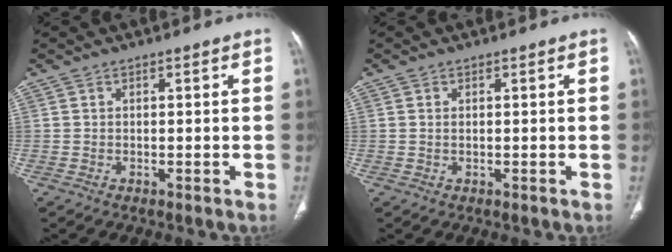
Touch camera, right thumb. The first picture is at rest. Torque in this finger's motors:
{"motor_torque": [-0.46, 0.26, -0.16, 0.08, 0.05]}